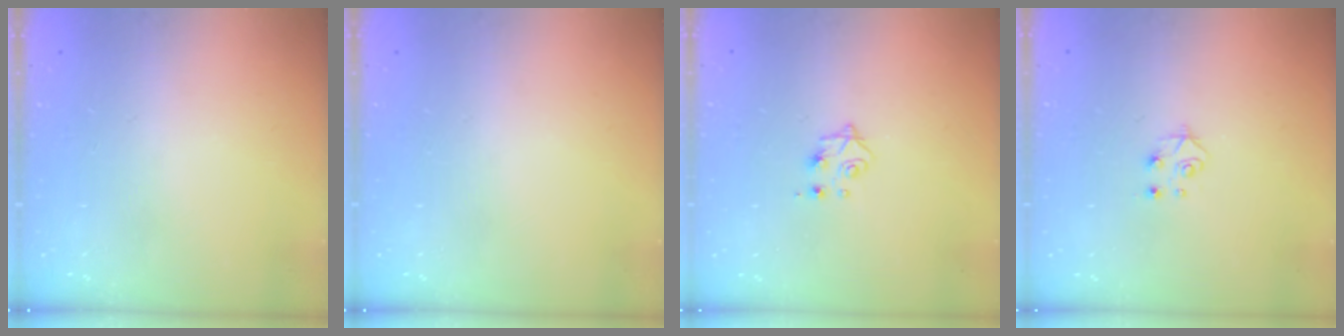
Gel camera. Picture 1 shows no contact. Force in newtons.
{"total": 0.0}
{"total": 4.9, "press": 4.8, "slide": 0.7}
{"total": 5.0, "press": 4.9, "slide": 0.5}